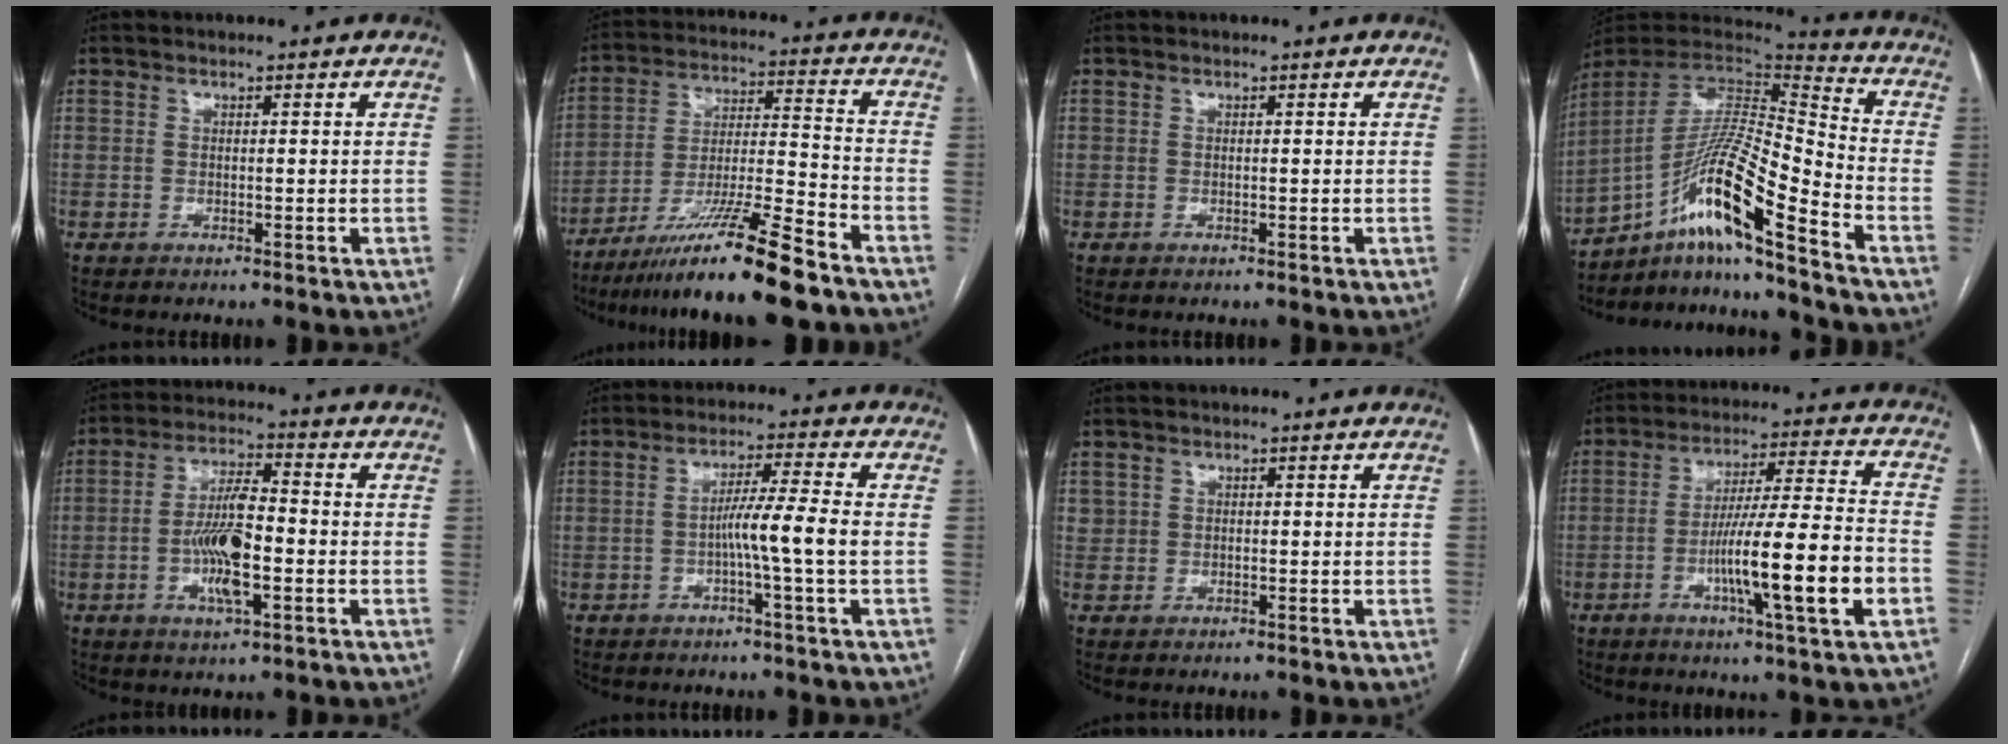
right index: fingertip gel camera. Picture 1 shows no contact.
{"total": 15.9, "force": [-12.1, -0.8, 10.2], "torque": [-0.188, -0.022, -0.211]}
{"total": 0.0}
{"total": 16.9, "force": [-10.6, -0.1, 13.2], "torque": [-0.252, 0.005, -0.190]}
{"total": 9.4, "force": [-2.1, 2.2, 8.9], "torque": [-0.176, 0.005, -0.039]}
{"total": 6.1, "force": [-1.3, -1.3, 5.9], "torque": [-0.100, 0.006, -0.025]}
{"total": 1.4, "force": [0.5, 1.2, 0.1], "torque": [0.010, 0.006, 0.007]}
{"total": 15.4, "force": [-4.6, -0.1, 14.7], "torque": [-0.252, -0.004, -0.077]}